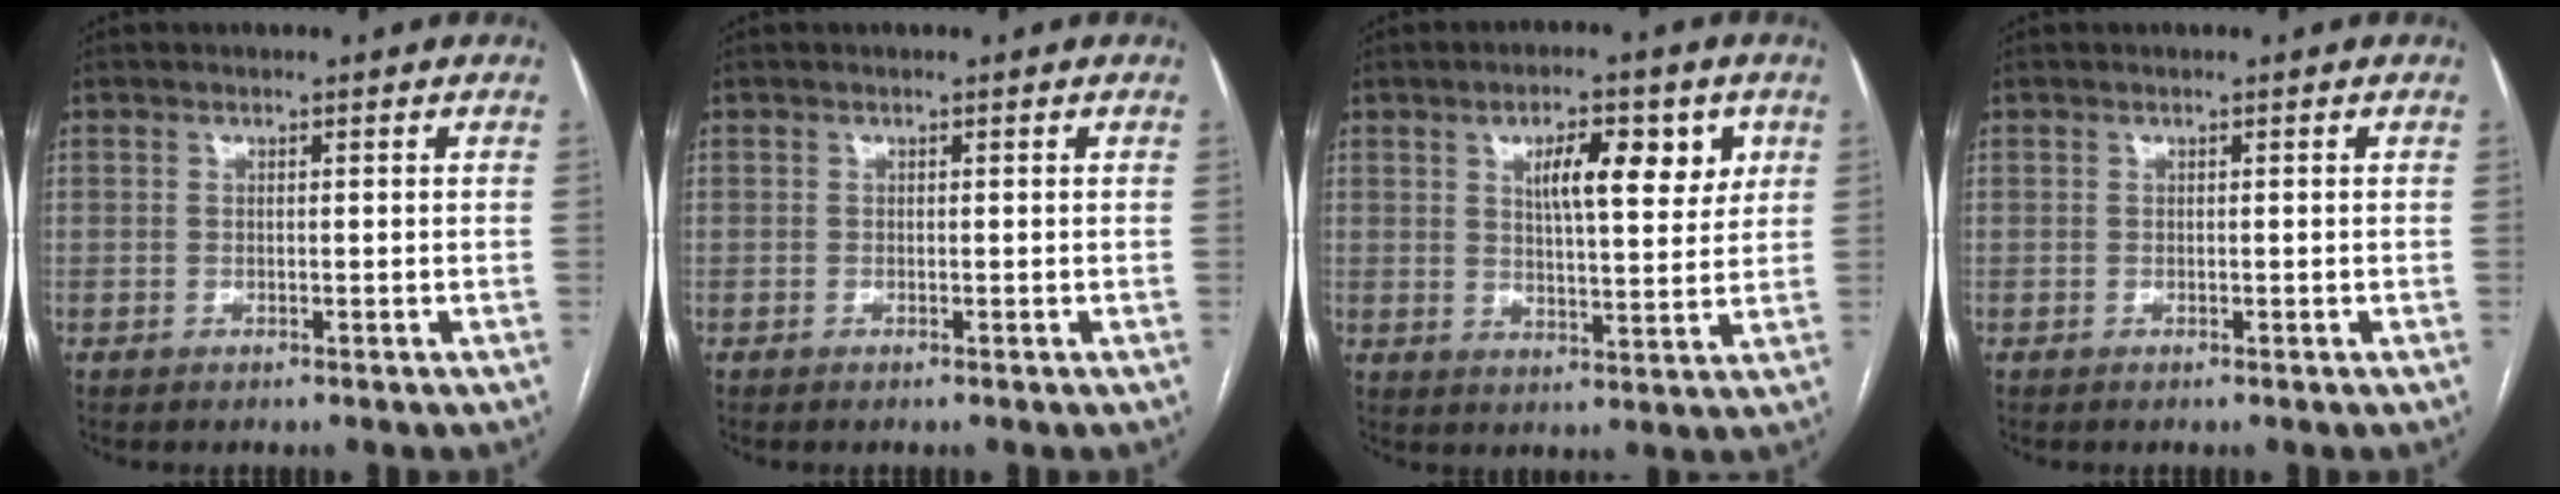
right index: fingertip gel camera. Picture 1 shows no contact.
{"total": 0.0}
{"total": 8.8, "force": [3.6, 2.8, 7.6], "torque": [-0.115, 0.008, 0.057]}
{"total": 0.0}